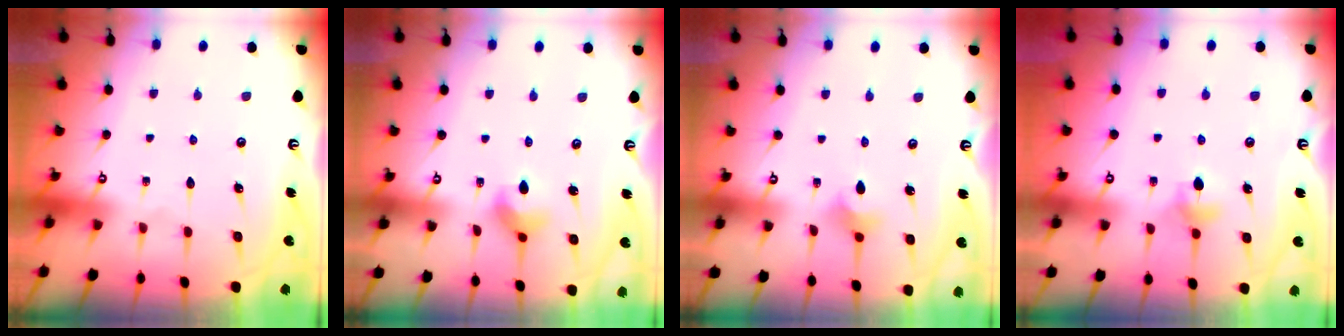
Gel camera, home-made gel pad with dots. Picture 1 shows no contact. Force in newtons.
{"total": 5.7, "press": 5.7, "slide": 0.5}
{"total": 3.9, "press": 3.8, "slide": 0.9}
{"total": 4.5, "press": 4.4, "slide": 0.6}